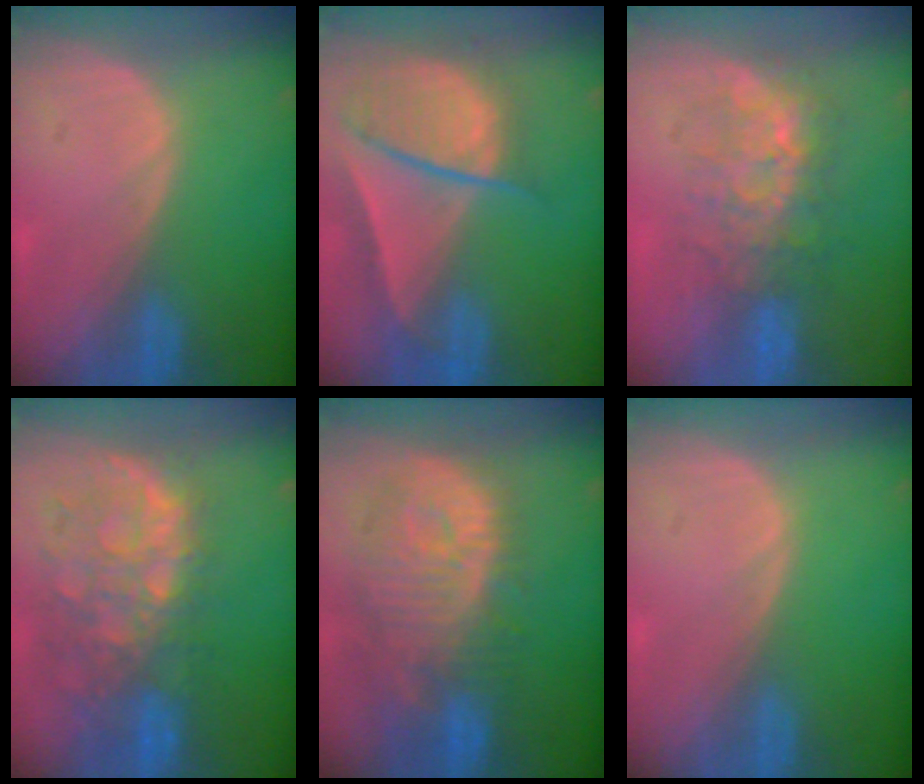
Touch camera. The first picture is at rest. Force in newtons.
{"total": 9.5, "press": 8.1, "slide": 4.9}
{"total": 7.7, "press": 7.5, "slide": 1.6}
{"total": 11.2, "press": 9.8, "slide": 5.5}
{"total": 12.4, "press": 11.0, "slide": 5.7}
{"total": 0.0}